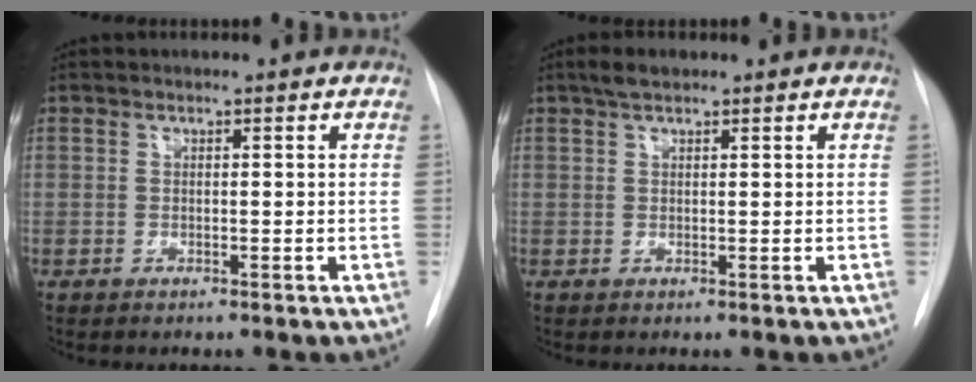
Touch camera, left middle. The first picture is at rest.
{"total": 2.1, "force": [1.6, 0.7, 1.2], "torque": [-0.027, 0.010, 0.028]}